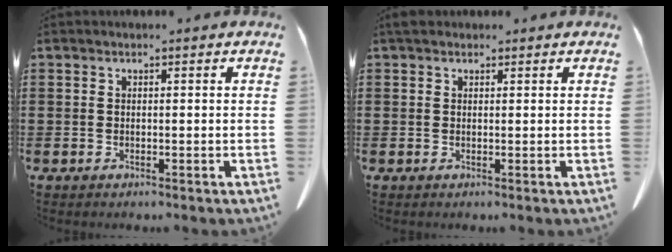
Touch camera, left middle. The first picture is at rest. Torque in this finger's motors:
{"motor_torque": [0.43, 0.36, 0.01, 0.01]}